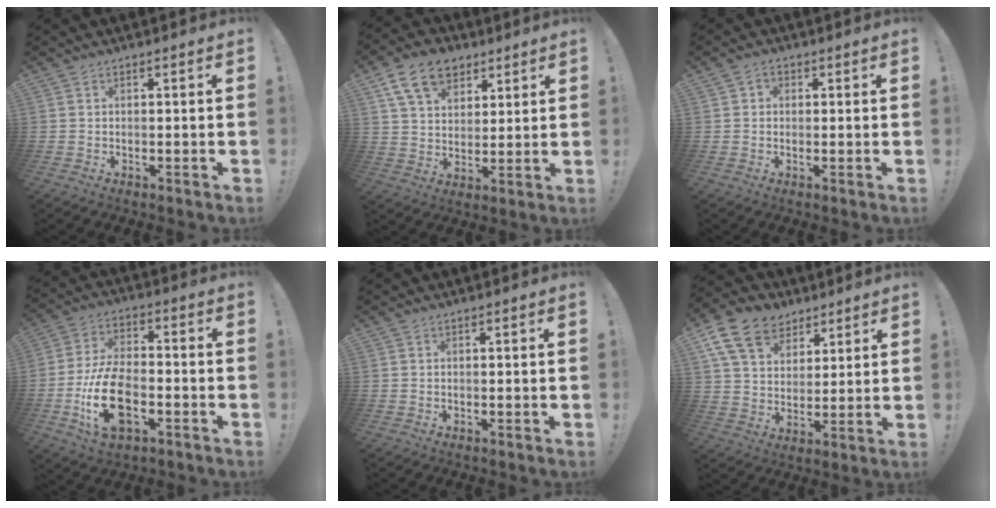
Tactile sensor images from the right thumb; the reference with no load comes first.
{"total": 14.3, "force": [8.0, 9.7, 6.9], "torque": [-0.114, -0.032, 0.153]}
{"total": 2.1, "force": [0.4, 1.8, 1.0], "torque": [-0.016, 0.002, 0.006]}
{"total": 17.1, "force": [-6.0, 9.4, 13.0], "torque": [-0.249, 0.022, -0.099]}
{"total": 0.0}
{"total": 15.6, "force": [8.7, 11.0, 6.8], "torque": [-0.118, -0.041, 0.169]}